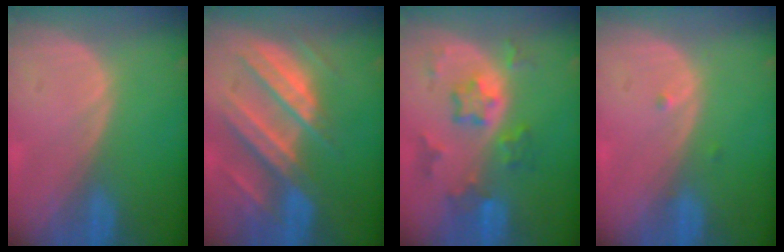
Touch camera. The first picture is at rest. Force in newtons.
{"total": 10.4, "press": 9.1, "slide": 5.0}
{"total": 7.4, "press": 6.6, "slide": 3.4}
{"total": 0.9, "press": 0.7, "slide": 0.5}